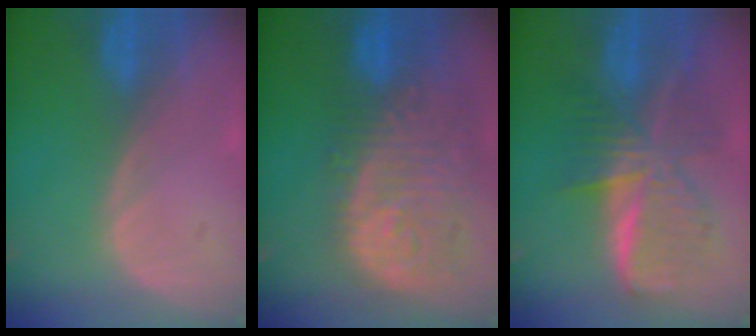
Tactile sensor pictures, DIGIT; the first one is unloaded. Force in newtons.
{"total": 13.6, "press": 11.4, "slide": 7.4}
{"total": 9.5, "press": 9.5, "slide": 0.7}